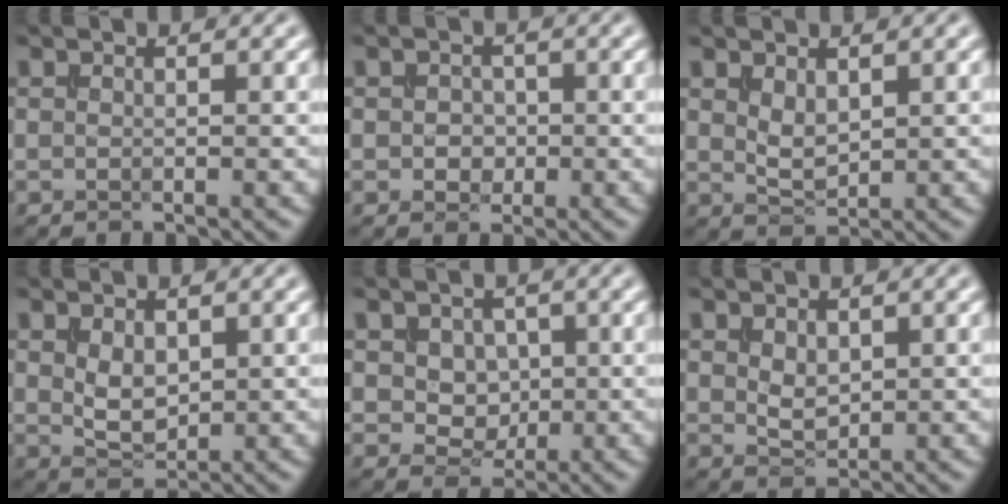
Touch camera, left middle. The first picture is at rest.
{"total": 1.6, "force": [-0.2, 1.3, 0.8], "torque": [-0.014, -0.002, -0.007]}
{"total": 1.9, "force": [0.7, 1.0, 1.4], "torque": [-0.034, -0.004, 0.019]}
{"total": 2.4, "force": [0.5, 1.5, 1.9], "torque": [-0.039, -0.003, 0.014]}
{"total": 3.1, "force": [0.7, 2.5, 1.7], "torque": [-0.039, -0.009, 0.021]}
{"total": 1.7, "force": [0.4, 1.1, 1.3], "torque": [-0.027, -0.003, 0.012]}